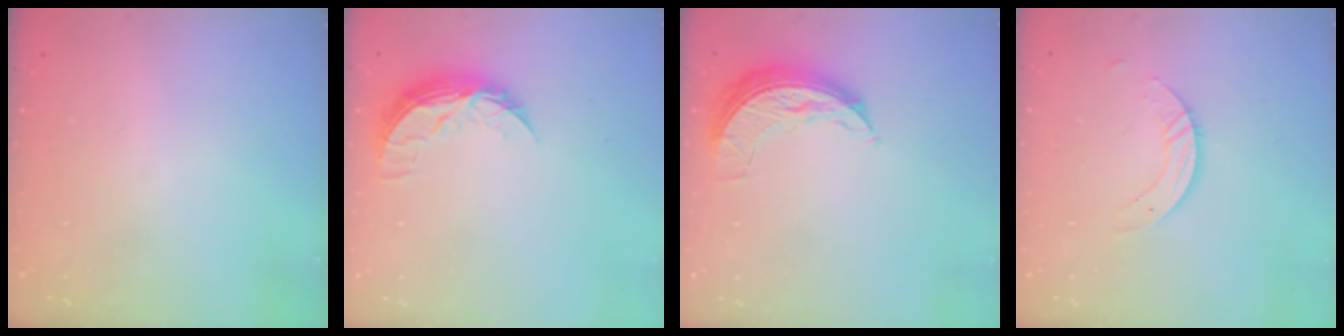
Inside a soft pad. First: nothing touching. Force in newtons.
{"total": 7.8, "press": 7.8, "slide": 0.4}
{"total": 7.2, "press": 7.2, "slide": 0.4}
{"total": 4.2, "press": 4.2, "slide": 0.3}